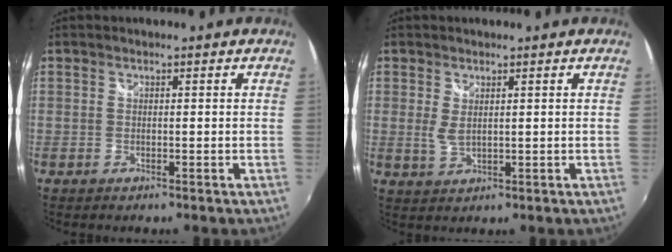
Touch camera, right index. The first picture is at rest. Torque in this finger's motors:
{"motor_torque": [0.51, 0.34, 0.07, 0.04]}